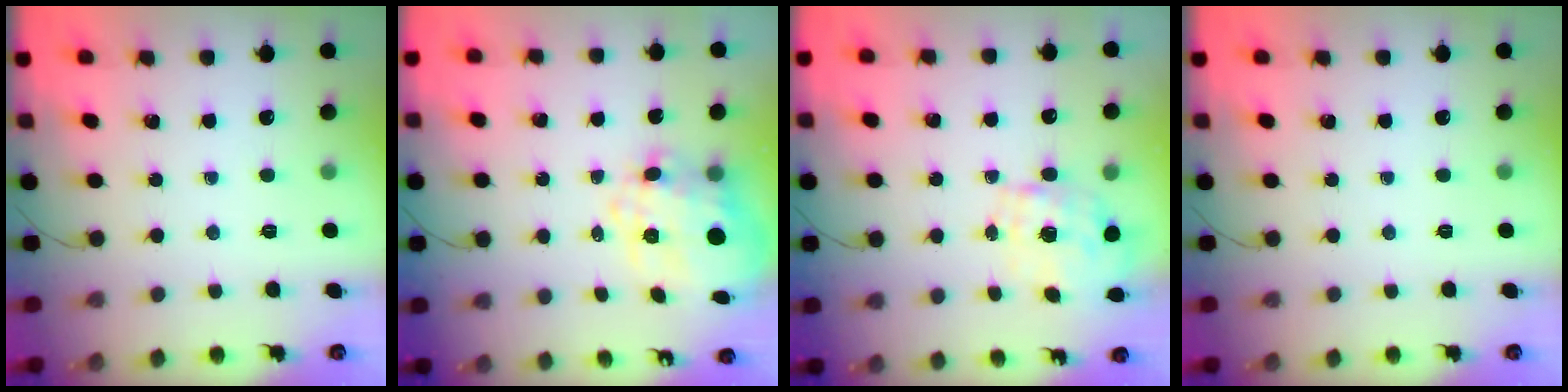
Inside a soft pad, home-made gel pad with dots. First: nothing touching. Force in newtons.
{"total": 11.9, "press": 11.7, "slide": 2.5}
{"total": 1.6, "press": 1.5, "slide": 0.6}
{"total": 0.0}